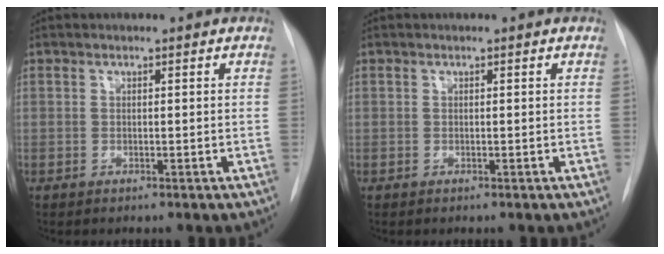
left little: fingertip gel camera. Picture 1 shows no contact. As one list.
[{"total": 0.0}]